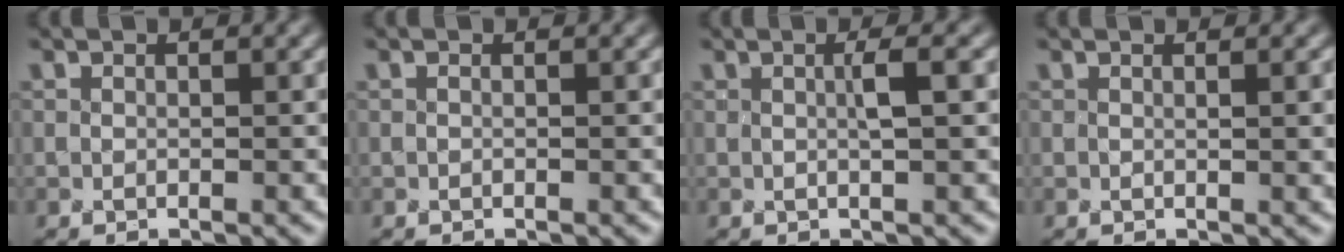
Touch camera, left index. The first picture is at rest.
{"total": 0.0}
{"total": 1.4, "force": [-0.3, 0.0, 1.3], "torque": [-0.020, 0.009, 0.000]}
{"total": 1.3, "force": [0.3, 0.5, 1.1], "torque": [-0.005, 0.003, 0.004]}